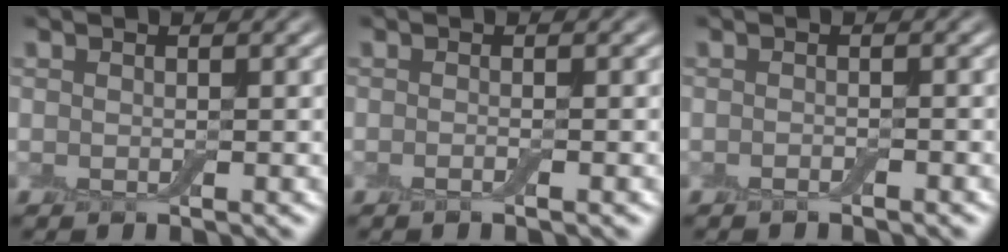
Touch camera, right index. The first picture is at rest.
{"total": 1.1, "force": [-0.4, 0.3, 1.0], "torque": [-0.011, -0.005, -0.012]}
{"total": 0.7, "force": [-0.6, 0.1, 0.4], "torque": [-0.006, 0.000, -0.009]}